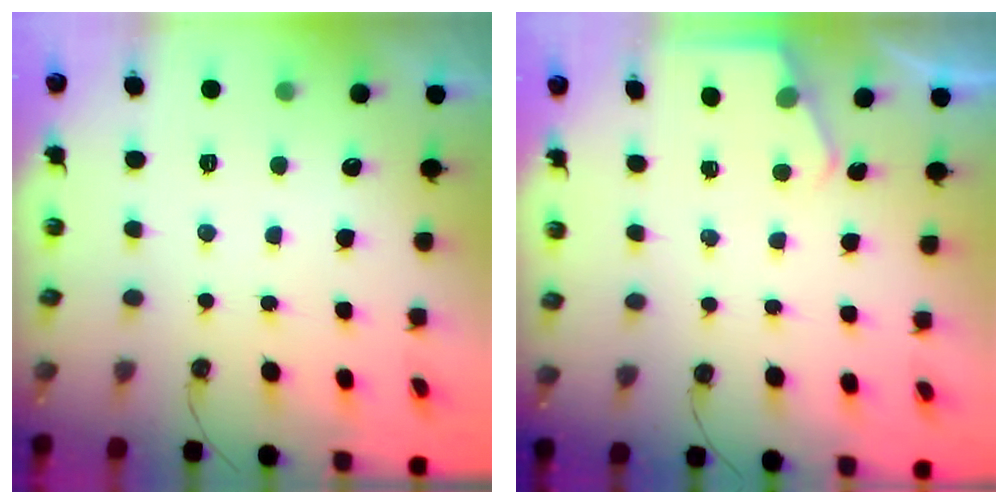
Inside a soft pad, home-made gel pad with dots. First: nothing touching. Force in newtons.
{"total": 2.3, "press": 2.3, "slide": 0.4}